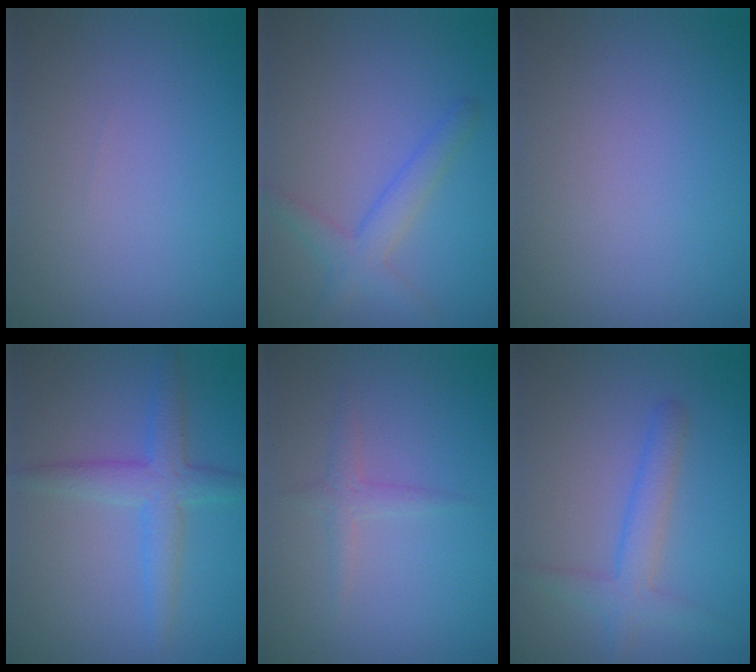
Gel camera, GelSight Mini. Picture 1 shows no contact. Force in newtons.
{"total": 2.7, "press": 2.7, "slide": 0.1}
{"total": 0.0}
{"total": 3.3, "press": 3.3, "slide": 0.1}
{"total": 1.3, "press": 1.3, "slide": 0.1}
{"total": 2.8, "press": 2.8, "slide": 0.2}